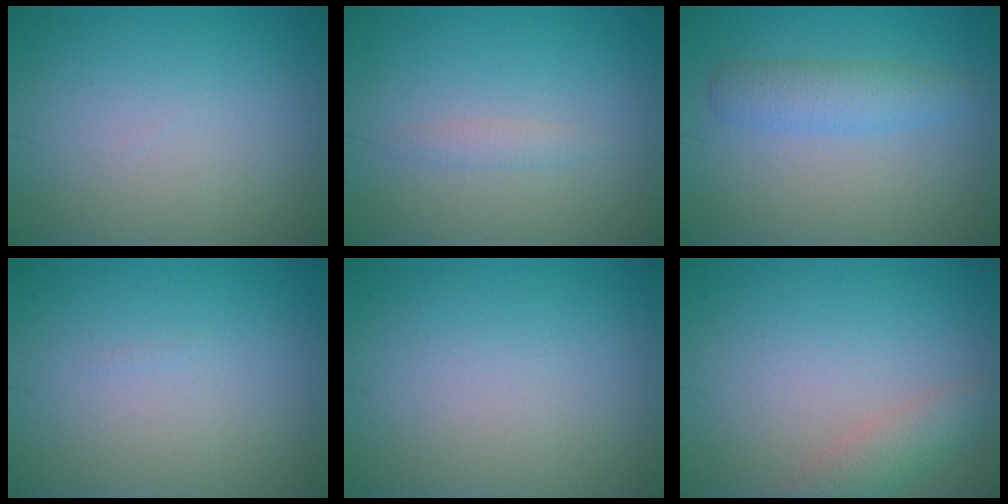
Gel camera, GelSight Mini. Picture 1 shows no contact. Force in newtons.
{"total": 1.0, "press": 1.0, "slide": 0.1}
{"total": 2.9, "press": 2.9, "slide": 0.1}
{"total": 0.0}
{"total": 0.0}
{"total": 2.5, "press": 2.5, "slide": 0.2}